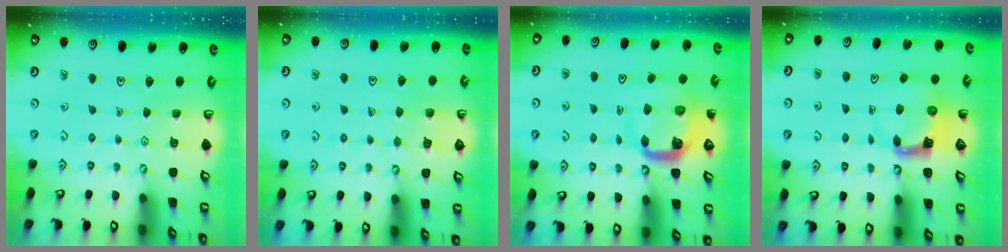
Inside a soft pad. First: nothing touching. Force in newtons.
{"total": 3.9, "press": 3.9, "slide": 0.2}
{"total": 6.4, "press": 6.4, "slide": 0.9}
{"total": 3.7, "press": 3.6, "slide": 0.7}